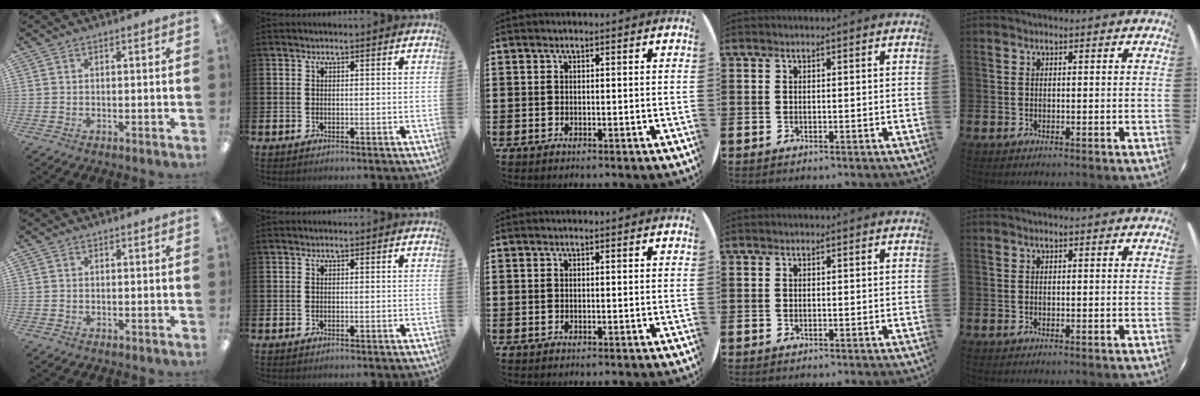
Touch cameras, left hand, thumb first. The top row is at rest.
{}